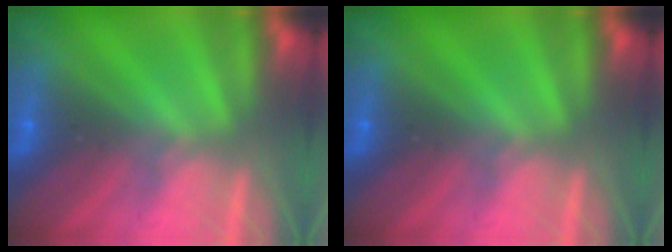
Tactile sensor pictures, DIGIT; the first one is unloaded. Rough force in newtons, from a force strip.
{"total": 0.0}